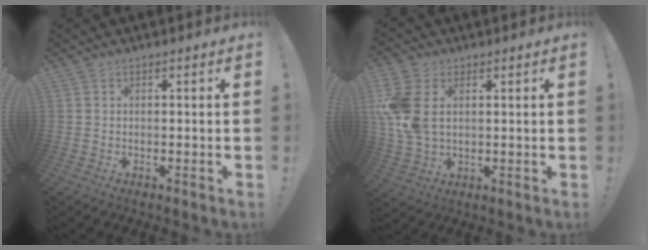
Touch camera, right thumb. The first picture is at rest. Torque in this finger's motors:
{"motor_torque": [0.26, 0.37, 0.19, 0.17, 0.20]}